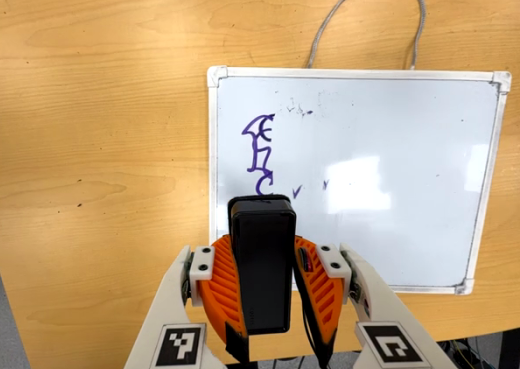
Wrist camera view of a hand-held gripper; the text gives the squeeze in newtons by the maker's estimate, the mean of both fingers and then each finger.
{"total": 7.2, "left": 6.5, "right": 7.9}